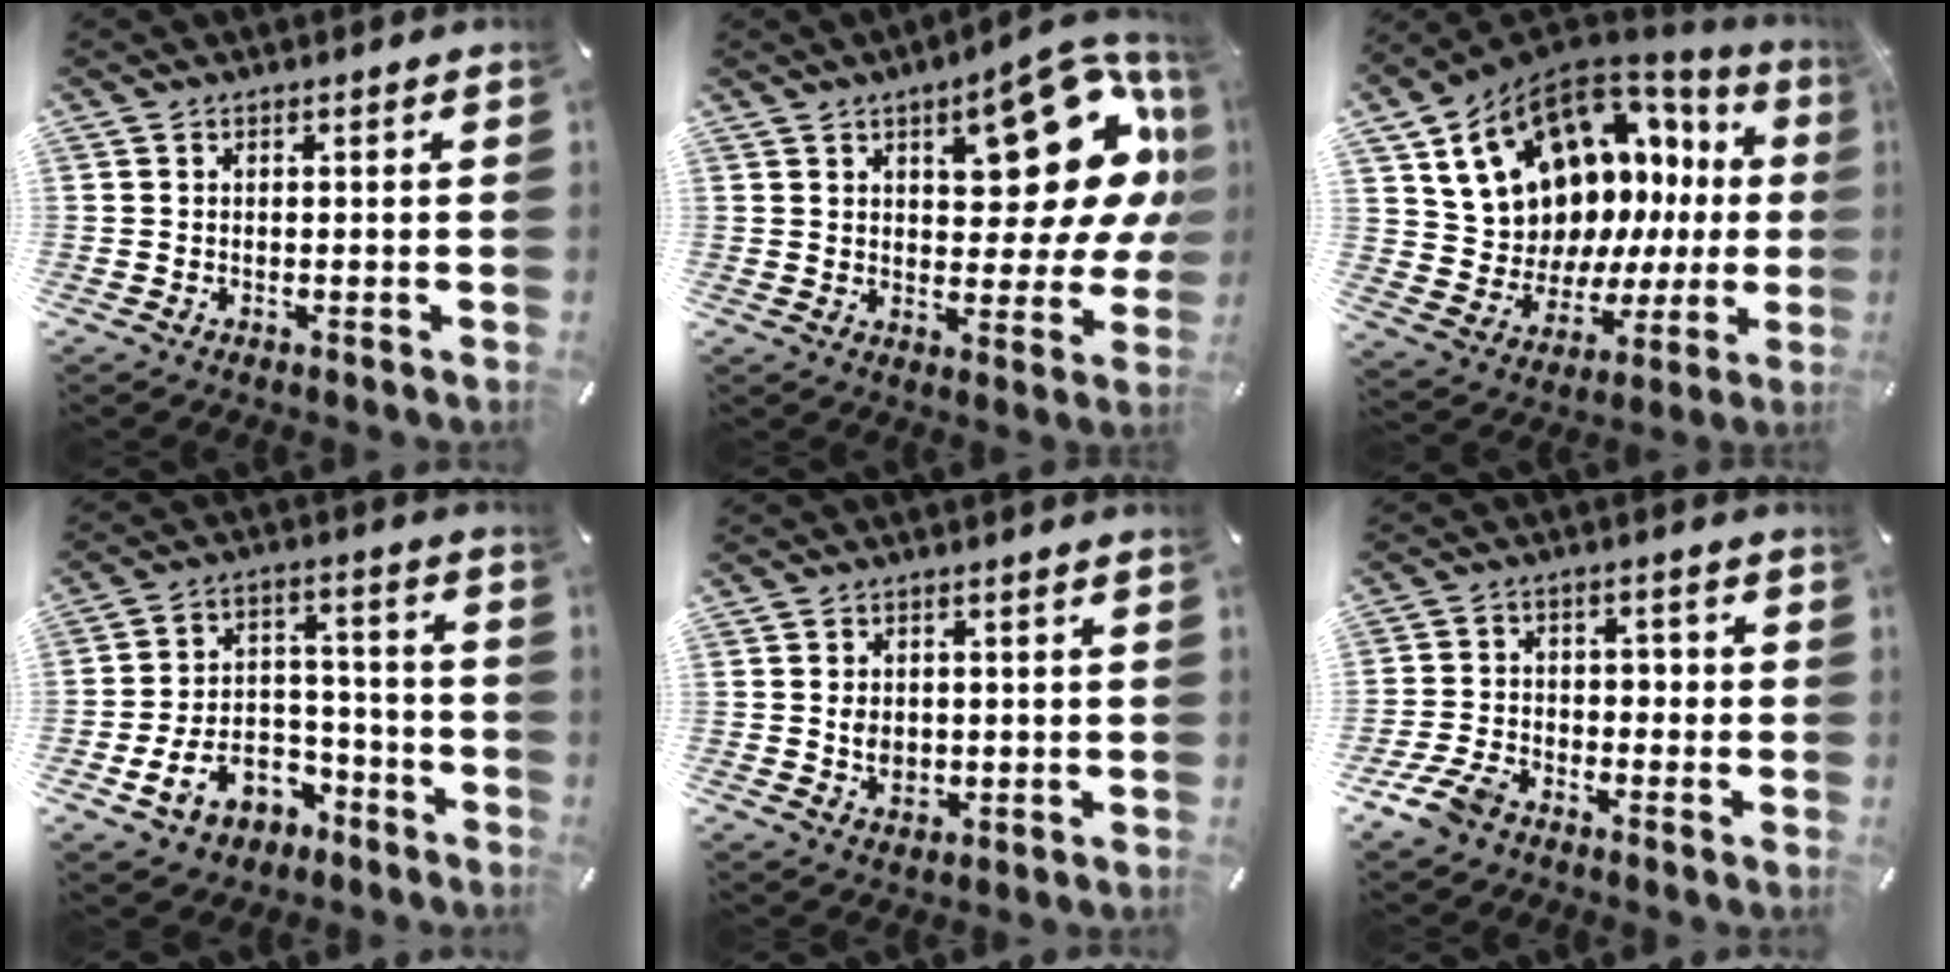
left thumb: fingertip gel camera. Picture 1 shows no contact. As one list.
[{"total": 20.6, "force": [9.1, 9.8, 15.6], "torque": [-0.177, -0.069, 0.145]}, {"total": 16.4, "force": [8.4, 11.6, 8.0], "torque": [-0.145, -0.072, 0.177]}, {"total": 12.2, "force": [-5.5, 9.3, 5.8], "torque": [-0.099, 0.044, -0.085]}, {"total": 4.2, "force": [-0.4, 3.5, 2.3], "torque": [-0.042, -0.005, -0.012]}, {"total": 8.0, "force": [-5.0, 5.3, 3.2], "torque": [-0.070, 0.030, -0.095]}]